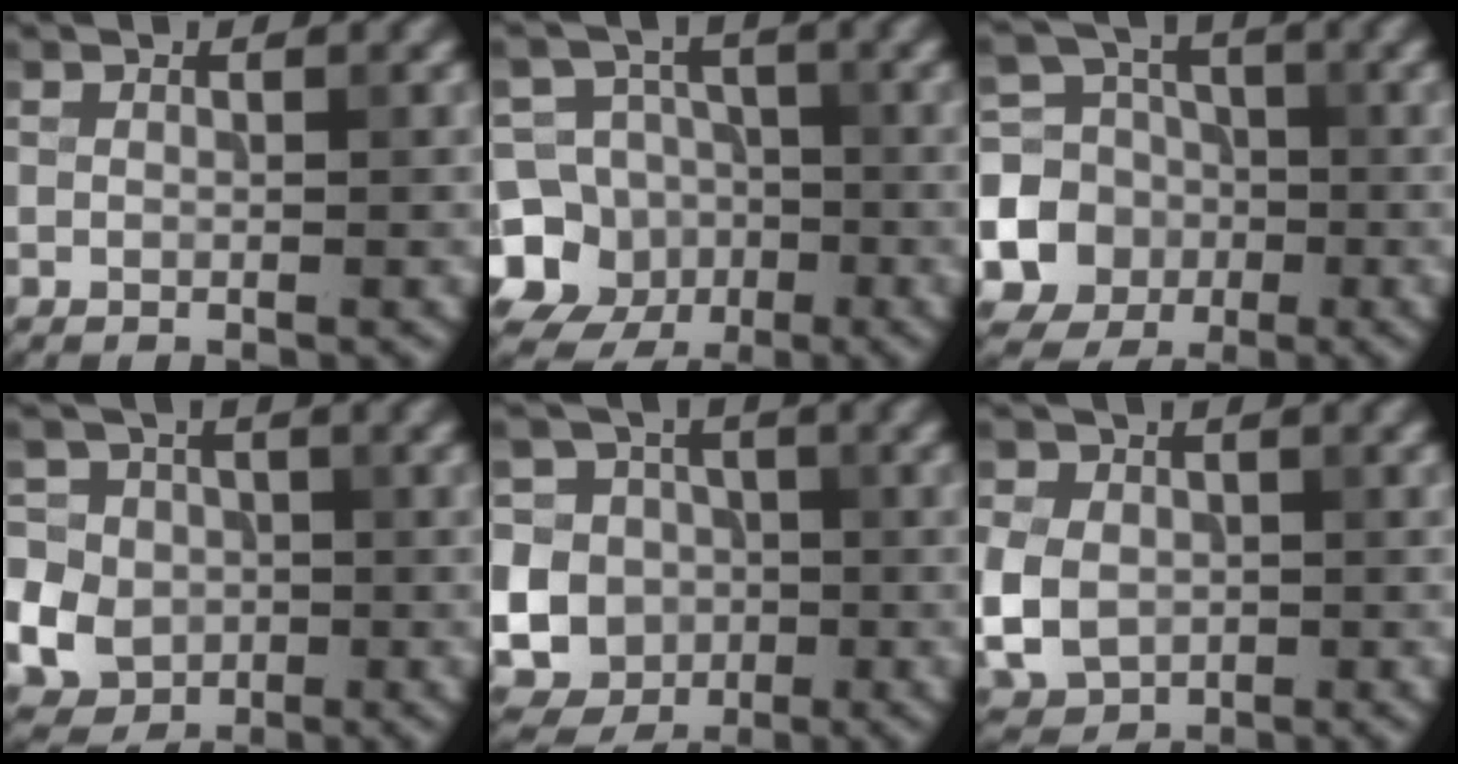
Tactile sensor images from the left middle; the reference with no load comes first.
{"total": 10.5, "force": [-3.5, 9.7, 2.1], "torque": [-0.040, -0.004, -0.083]}
{"total": 10.1, "force": [-2.7, 9.3, 2.9], "torque": [-0.061, -0.012, -0.072]}
{"total": 14.3, "force": [-3.9, 13.0, 4.7], "torque": [-0.129, -0.011, -0.094]}
{"total": 16.4, "force": [-2.6, 15.7, 3.8], "torque": [-0.121, 0.004, -0.074]}
{"total": 6.8, "force": [-0.8, 5.7, 3.6], "torque": [-0.080, -0.005, -0.034]}